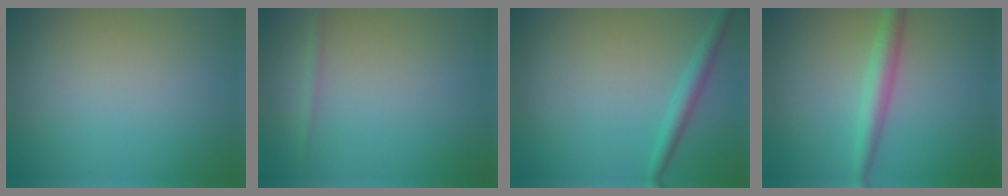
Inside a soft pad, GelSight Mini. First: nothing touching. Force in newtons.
{"total": 0.8, "press": 0.8, "slide": 0.0}
{"total": 2.0, "press": 2.0, "slide": 0.1}
{"total": 2.7, "press": 2.7, "slide": 0.0}